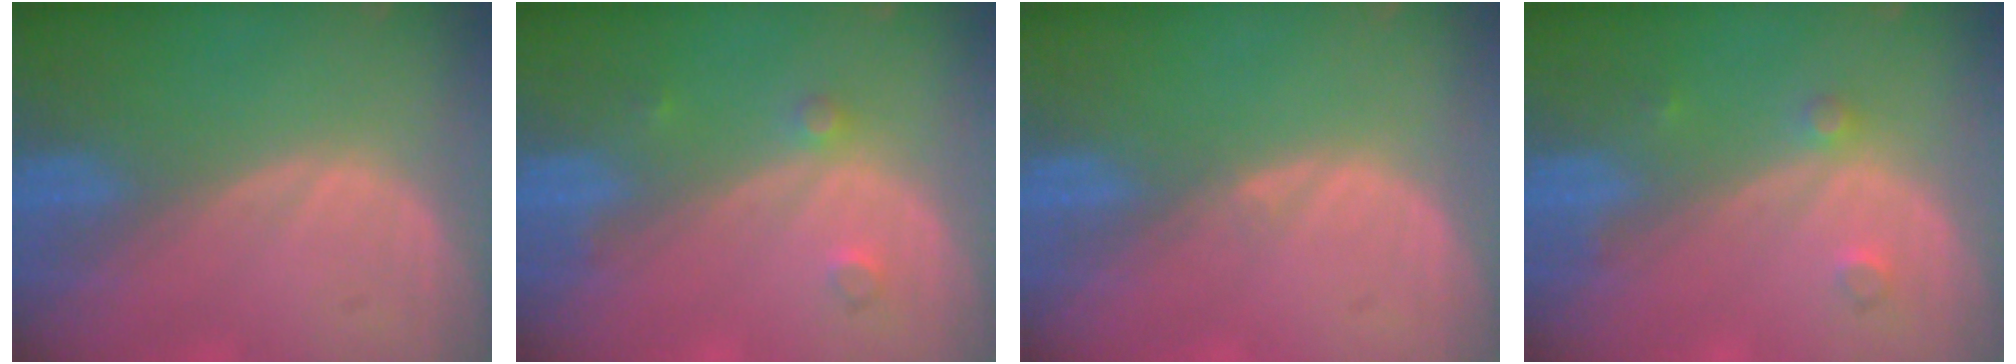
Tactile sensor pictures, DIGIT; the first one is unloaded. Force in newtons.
{"total": 2.0, "press": 2.0, "slide": 0.2}
{"total": 0.6, "press": 0.4, "slide": 0.5}
{"total": 2.0, "press": 2.0, "slide": 0.2}